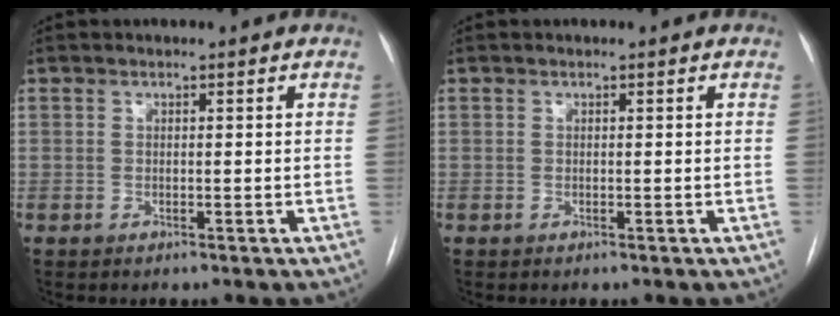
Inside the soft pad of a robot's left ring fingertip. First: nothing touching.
{"total": 0.0}